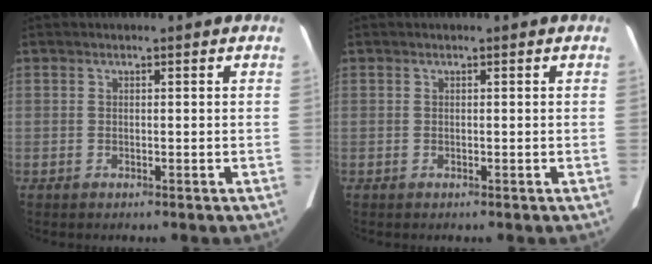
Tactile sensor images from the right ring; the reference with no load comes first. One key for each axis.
{"total": 0.0}